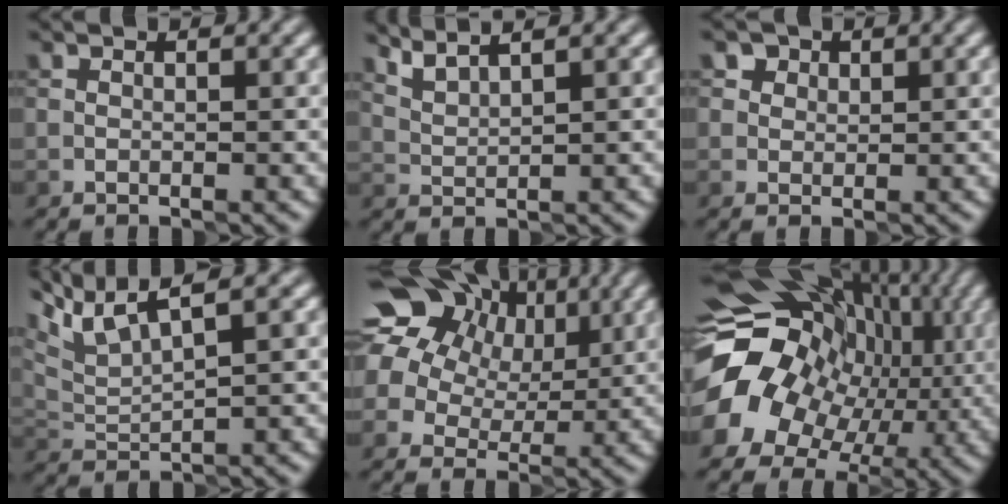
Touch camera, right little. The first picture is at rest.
{"total": 3.1, "force": [2.6, 0.3, 1.6], "torque": [-0.036, 0.010, 0.054]}
{"total": 4.2, "force": [2.6, 2.9, 1.7], "torque": [-0.040, 0.005, 0.033]}
{"total": 5.4, "force": [3.9, 0.7, 3.6], "torque": [-0.079, 0.021, 0.081]}
{"total": 18.0, "force": [7.5, 13.8, 8.7], "torque": [-0.200, 0.037, 0.124]}
{"total": 19.3, "force": [-0.1, 16.6, 9.8], "torque": [-0.177, 0.013, -0.007]}